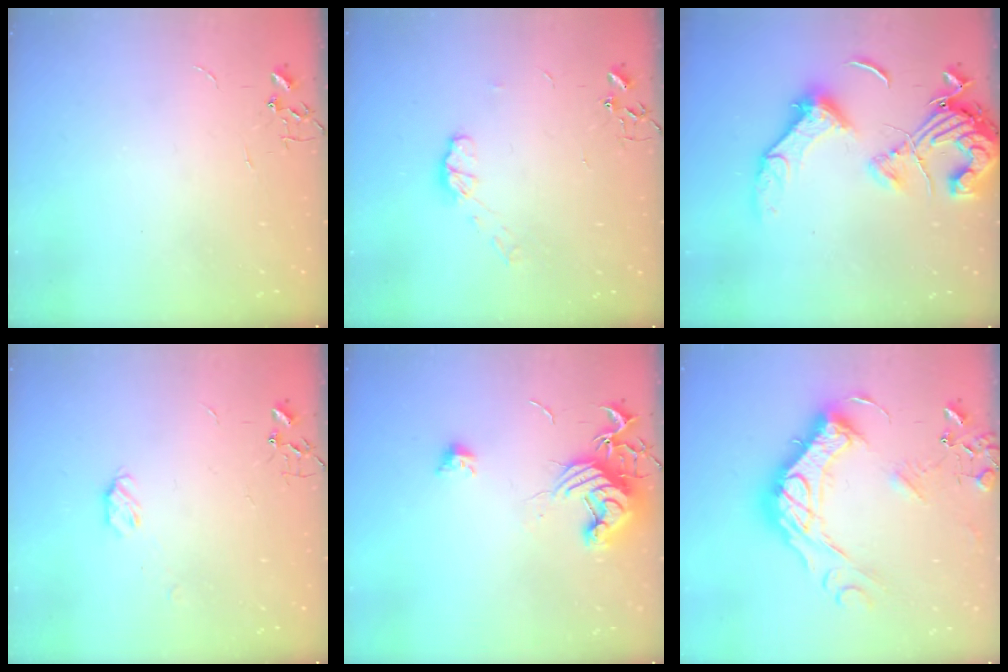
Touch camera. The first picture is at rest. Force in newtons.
{"total": 6.3, "press": 6.3, "slide": 0.5}
{"total": 18.0, "press": 17.7, "slide": 3.3}
{"total": 5.4, "press": 5.4, "slide": 0.7}
{"total": 13.8, "press": 13.8, "slide": 1.0}
{"total": 24.3, "press": 24.2, "slide": 2.1}